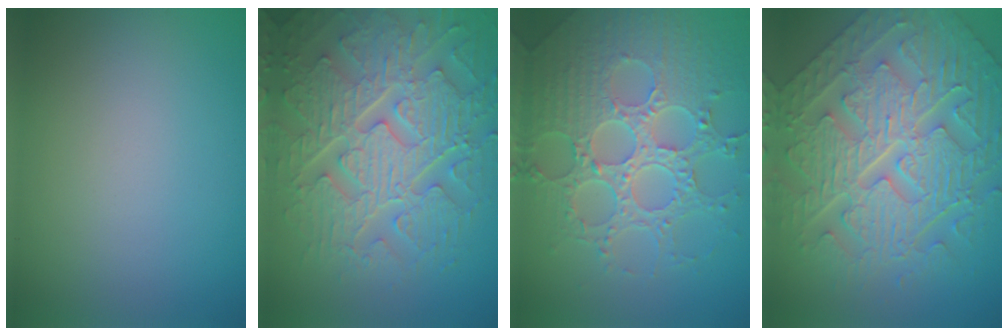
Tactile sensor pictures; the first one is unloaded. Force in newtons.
{"total": 9.3, "press": 6.9, "slide": 6.3}
{"total": 8.2, "press": 6.0, "slide": 5.6}
{"total": 11.1, "press": 7.8, "slide": 7.9}